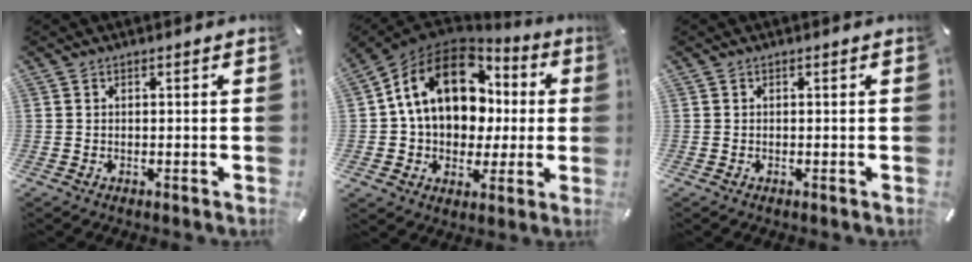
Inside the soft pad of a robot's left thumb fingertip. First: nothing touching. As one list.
[{"total": 17.3, "force": [4.3, 13.2, 10.3], "torque": [-0.199, -0.011, 0.081]}, {"total": 0.0}]